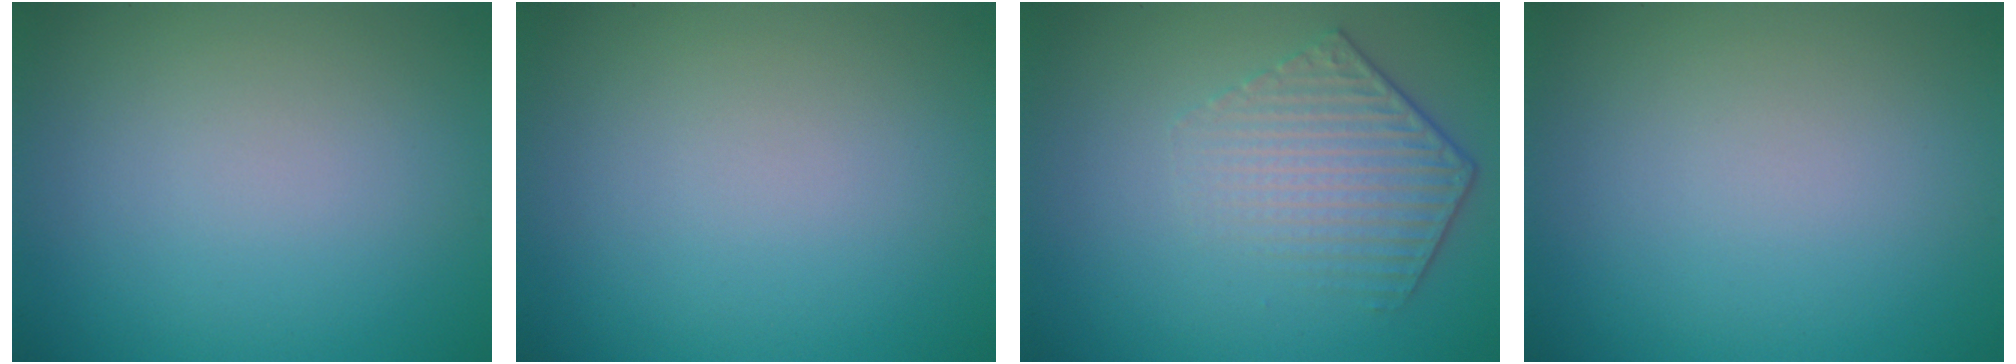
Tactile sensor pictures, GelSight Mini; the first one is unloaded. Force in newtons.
{"total": 0.0}
{"total": 4.3, "press": 3.1, "slide": 3.1}
{"total": 0.0}